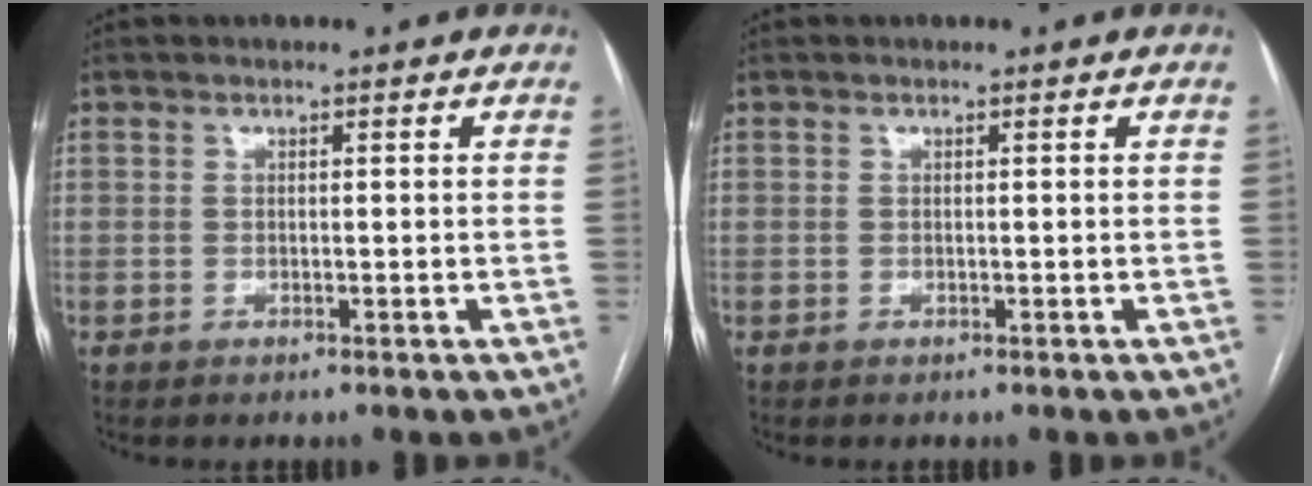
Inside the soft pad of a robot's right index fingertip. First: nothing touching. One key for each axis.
{"total": 0.0}